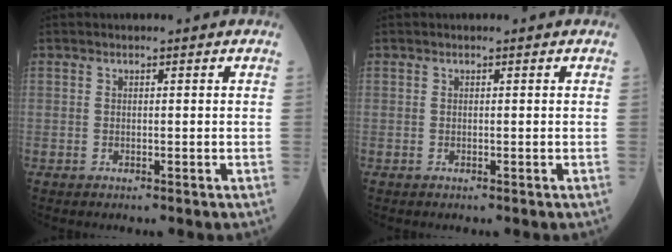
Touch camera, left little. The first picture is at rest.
{"total": 0.0}